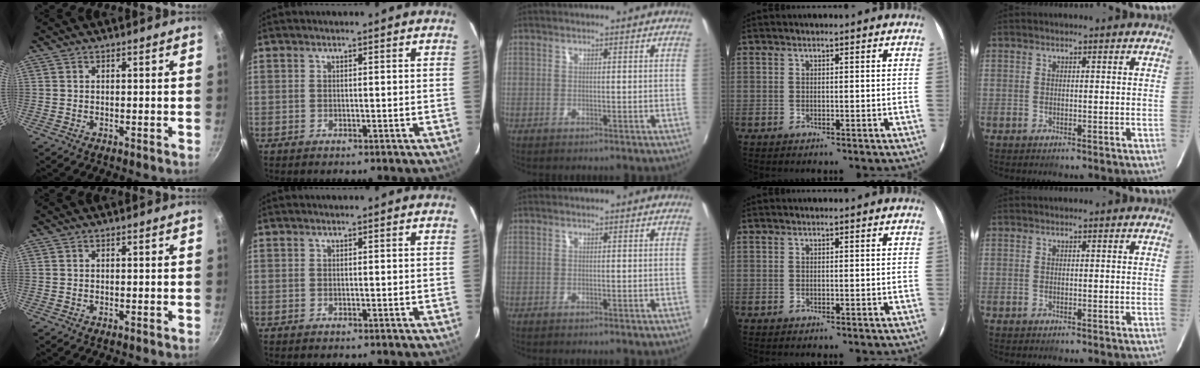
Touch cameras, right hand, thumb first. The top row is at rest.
{}